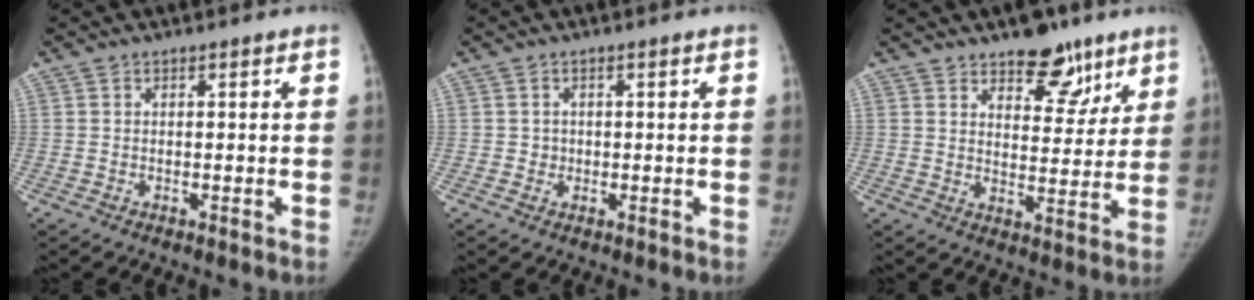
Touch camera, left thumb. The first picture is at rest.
{"total": 1.5, "force": [0.0, 1.5, 0.2], "torque": [0.004, 0.004, 0.000]}
{"total": 11.4, "force": [7.7, 5.9, 6.0], "torque": [-0.035, -0.045, 0.112]}